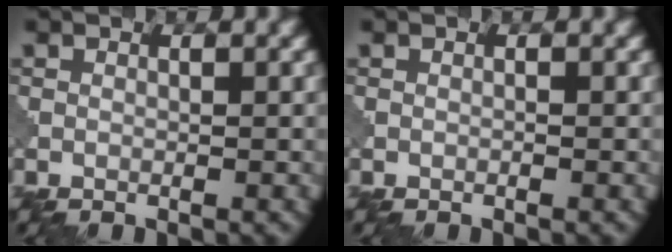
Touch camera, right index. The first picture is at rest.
{"total": 0.0}